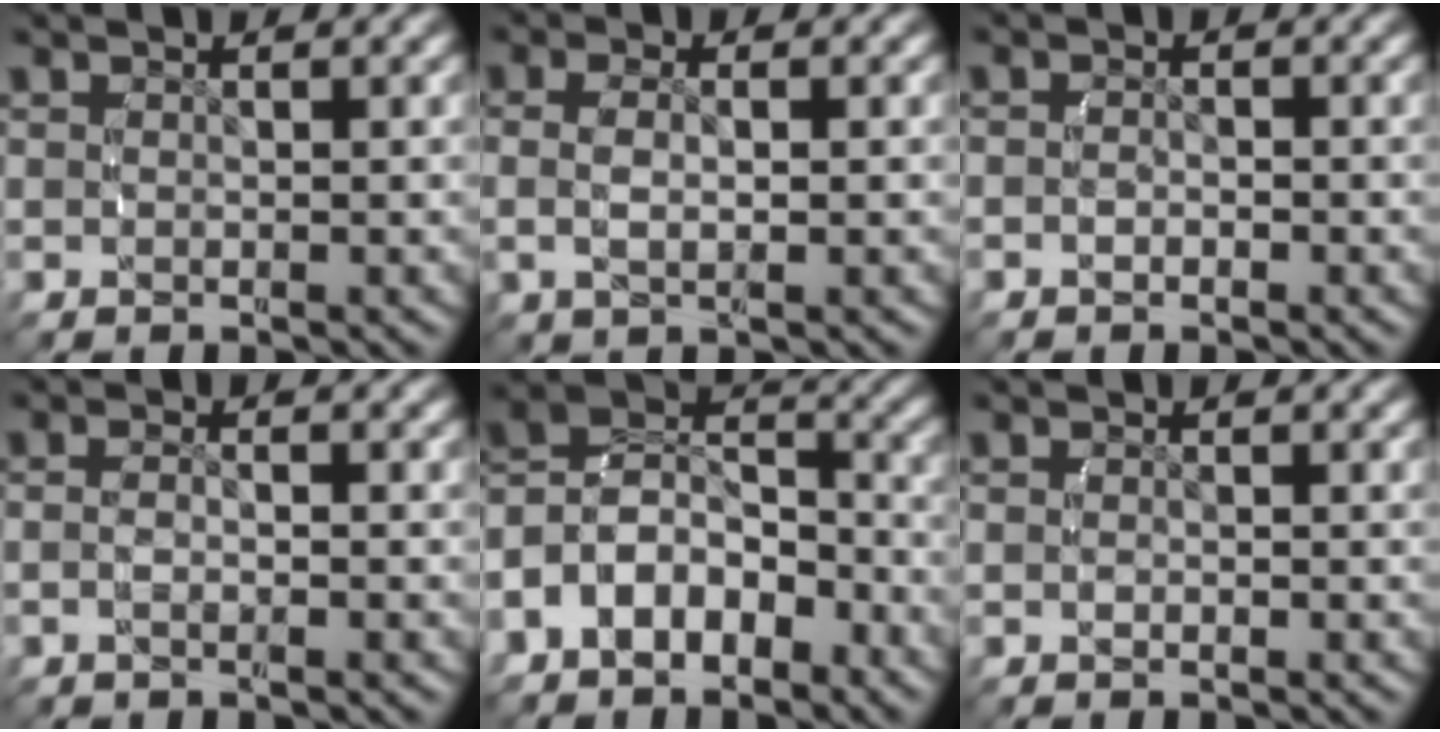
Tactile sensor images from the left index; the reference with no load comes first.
{"total": 3.1, "force": [0.0, 1.6, 2.7], "torque": [-0.061, 0.001, 0.001]}
{"total": 1.6, "force": [-0.8, 1.2, 0.6], "torque": [-0.023, 0.001, -0.017]}
{"total": 2.2, "force": [-0.8, 1.0, 1.8], "torque": [-0.042, 0.003, -0.018]}
{"total": 9.1, "force": [-1.0, 7.4, 5.1], "torque": [-0.114, -0.005, -0.028]}
{"total": 0.9, "force": [-0.5, 0.5, 0.4], "torque": [-0.010, 0.002, -0.012]}